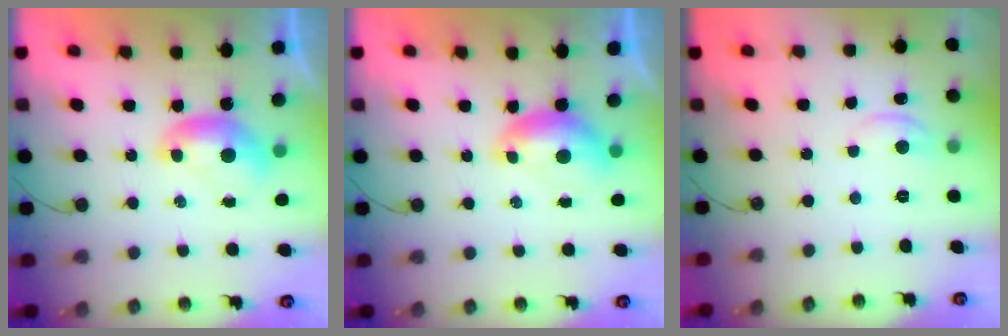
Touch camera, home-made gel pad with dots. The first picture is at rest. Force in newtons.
{"total": 0.9, "press": 0.7, "slide": 0.6}
{"total": 0.9, "press": 0.8, "slide": 0.4}